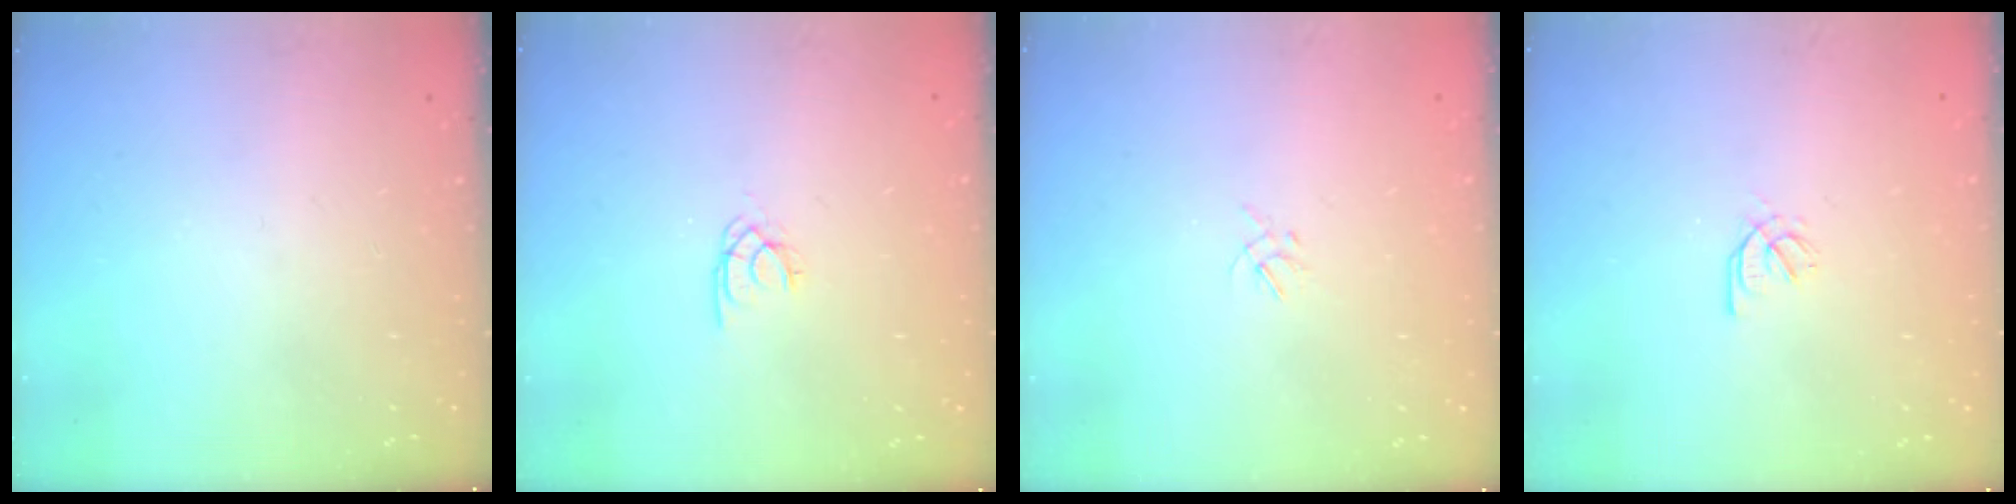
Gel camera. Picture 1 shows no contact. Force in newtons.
{"total": 1.7, "press": 1.7, "slide": 0.2}
{"total": 1.1, "press": 1.0, "slide": 0.4}
{"total": 1.5, "press": 1.4, "slide": 0.2}